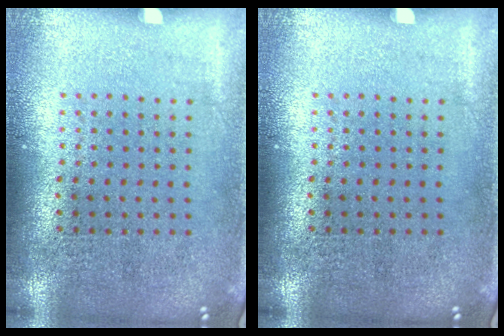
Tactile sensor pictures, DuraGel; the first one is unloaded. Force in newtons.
{"total": 0.0}